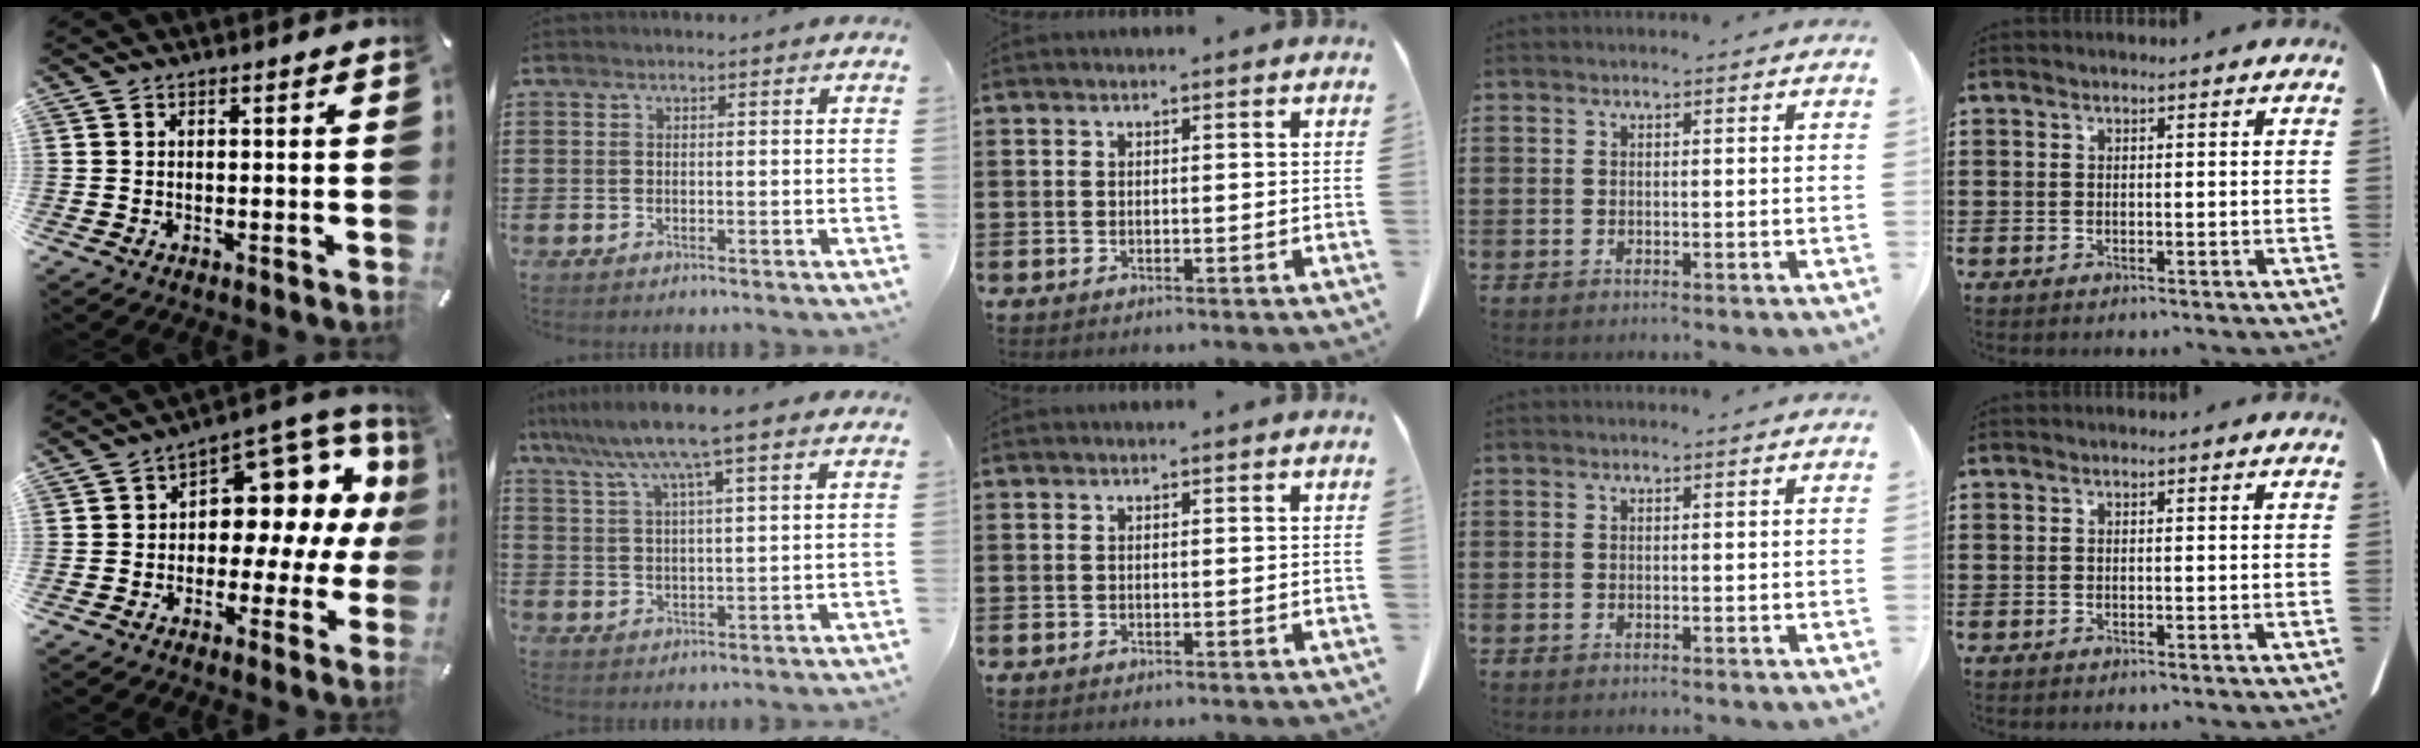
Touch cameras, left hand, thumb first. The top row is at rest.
{"thumb": {"total": 10.9, "force": [3.5, 7.0, 7.6], "torque": [-0.088, -0.052, 0.055]}, "index": {"total": 8.9, "force": [6.7, 0.4, 5.9], "torque": [-0.132, -0.017, 0.116]}}